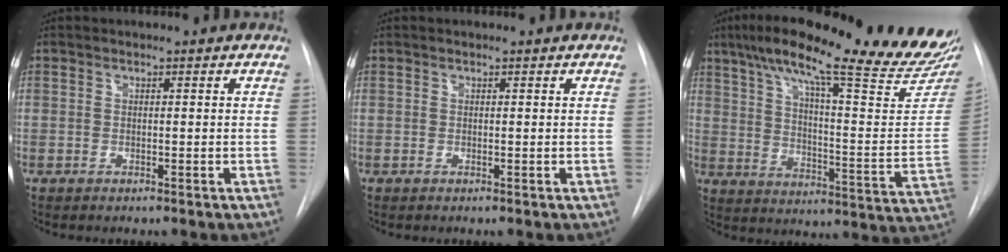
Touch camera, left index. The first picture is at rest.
{"total": 0.0}
{"total": 31.0, "force": [26.0, 3.1, 16.7], "torque": [-0.231, -0.055, 0.336]}